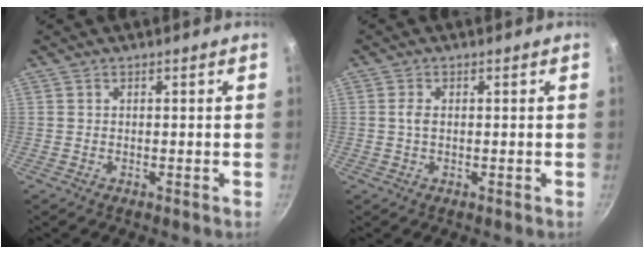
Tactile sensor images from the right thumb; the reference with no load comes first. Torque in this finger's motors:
{"motor_torque": [0.20, 0.66, 0.69, 0.10, 0.05]}